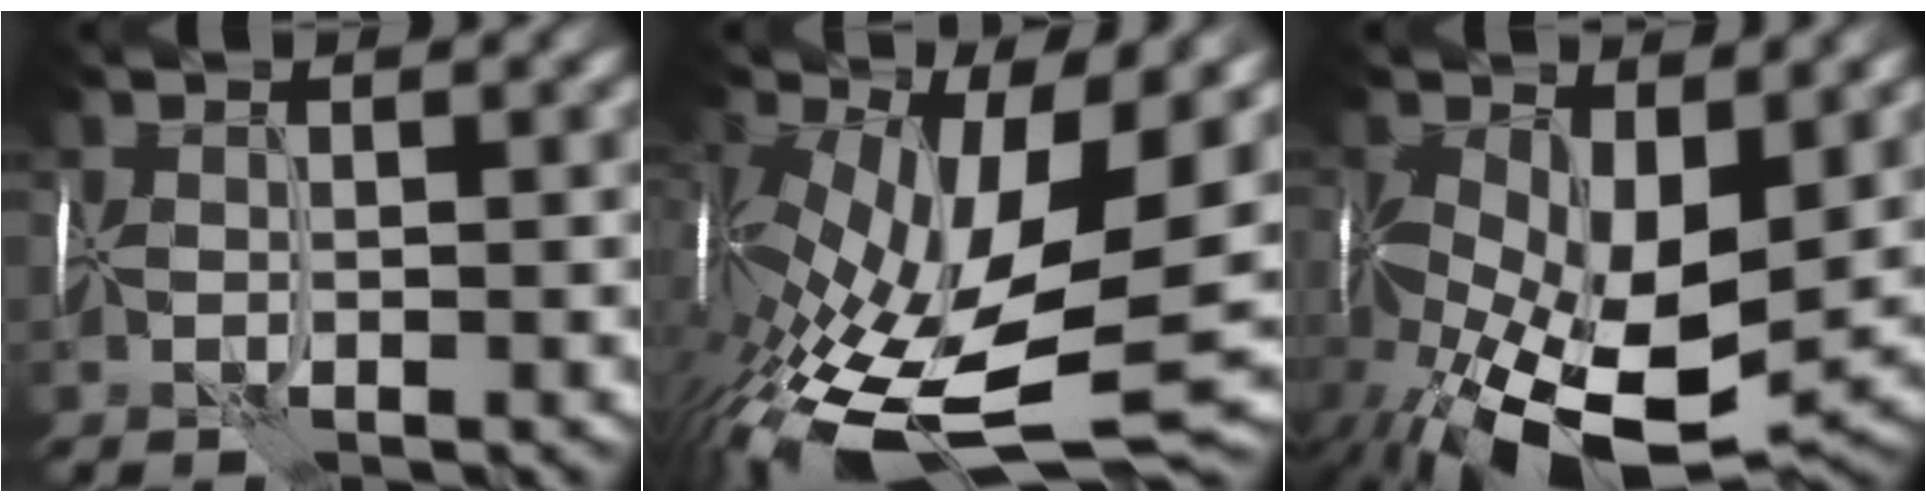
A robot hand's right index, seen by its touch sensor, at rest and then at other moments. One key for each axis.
{"total": 16.1, "fx": -3.8, "fy": 6.6, "fz": 14.2, "tx": -0.281, "ty": -0.034, "tz": -0.064}
{"total": 13.0, "fx": -2.6, "fy": 6.9, "fz": 10.8, "tx": -0.208, "ty": -0.040, "tz": -0.028}